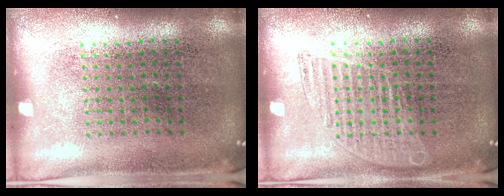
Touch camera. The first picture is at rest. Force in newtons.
{"total": 1.4, "press": 1.4, "slide": 0.1}